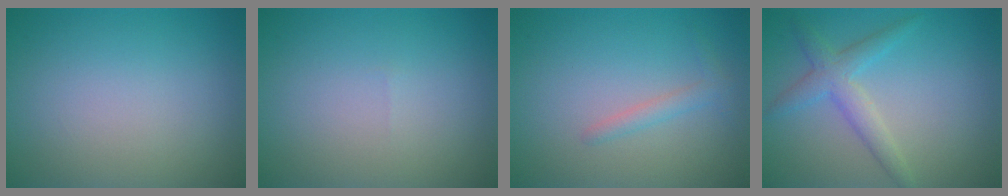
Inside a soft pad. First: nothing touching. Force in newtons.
{"total": 0.0}
{"total": 1.3, "press": 1.3, "slide": 0.1}
{"total": 3.0, "press": 3.0, "slide": 0.1}